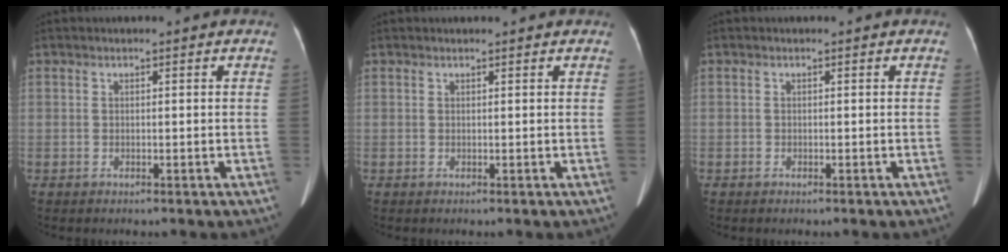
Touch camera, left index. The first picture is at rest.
{"total": 1.1, "force": [1.0, 0.1, 0.2], "torque": [-0.009, 0.009, 0.013]}
{"total": 0.6, "force": [-0.3, 0.4, -0.1], "torque": [0.005, 0.005, -0.009]}